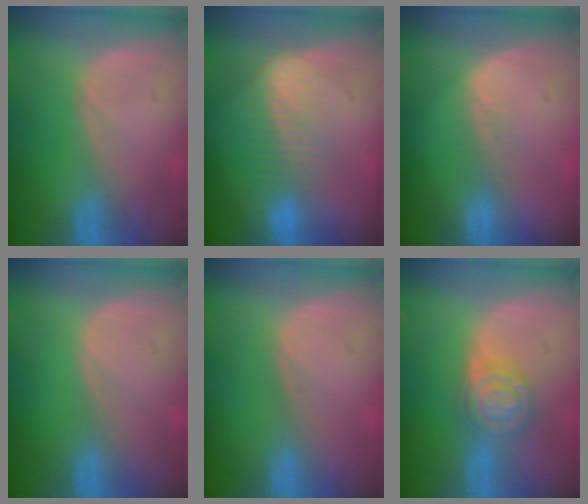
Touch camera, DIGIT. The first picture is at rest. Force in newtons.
{"total": 7.3, "press": 6.2, "slide": 3.8}
{"total": 2.0, "press": 1.1, "slide": 1.7}
{"total": 0.0}
{"total": 0.0}
{"total": 6.2, "press": 6.2, "slide": 0.4}